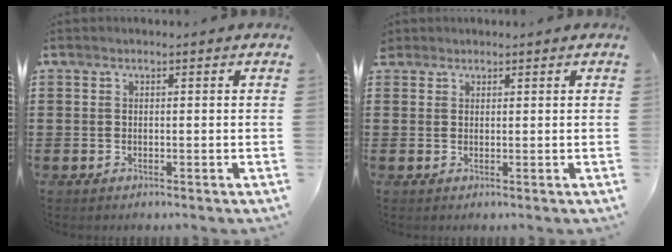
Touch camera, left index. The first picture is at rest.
{"total": 1.4, "force": [1.2, 0.7, 0.0], "torque": [-0.004, 0.004, 0.024]}